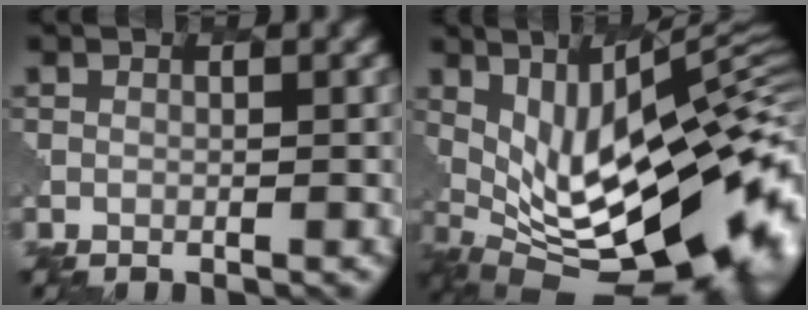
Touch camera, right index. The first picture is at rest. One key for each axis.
{"total": 17.6, "fx": 1.0, "fy": 6.5, "fz": 16.3, "tx": -0.238, "ty": -0.008, "tz": 0.045}